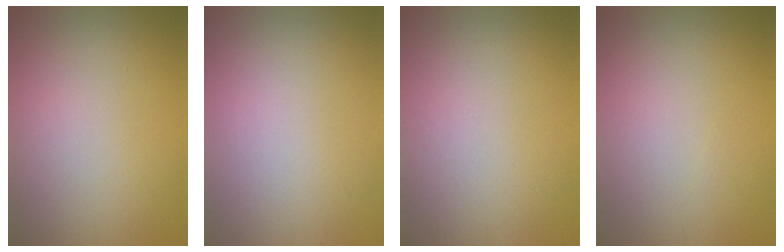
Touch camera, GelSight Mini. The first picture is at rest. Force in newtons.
{"total": 0.0}
{"total": 0.0}
{"total": 0.0}